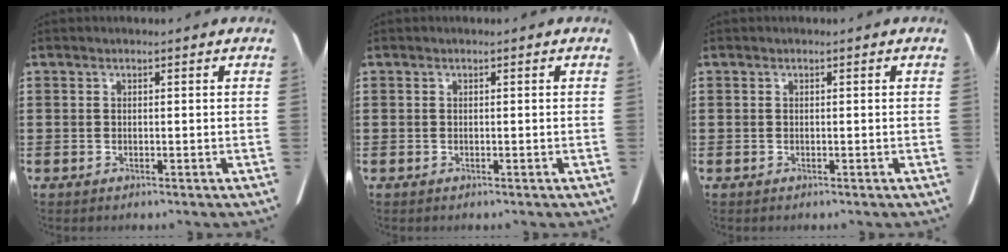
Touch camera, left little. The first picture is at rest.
{"total": 0.0}
{"total": 0.0}